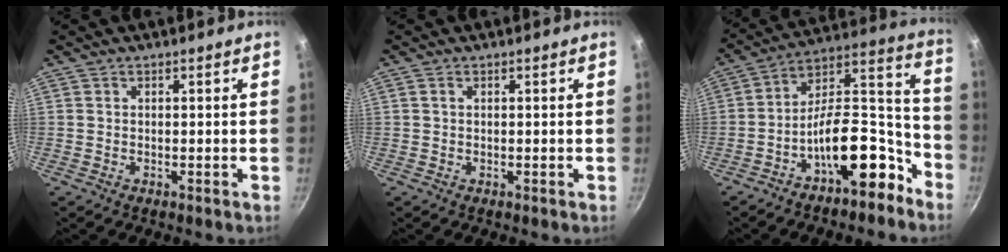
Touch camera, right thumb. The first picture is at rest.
{"total": 0.7, "force": [0.3, 0.4, 0.5], "torque": [-0.008, 0.002, 0.004]}
{"total": 17.1, "force": [-9.5, 7.7, 12.0], "torque": [-0.123, 0.119, -0.153]}